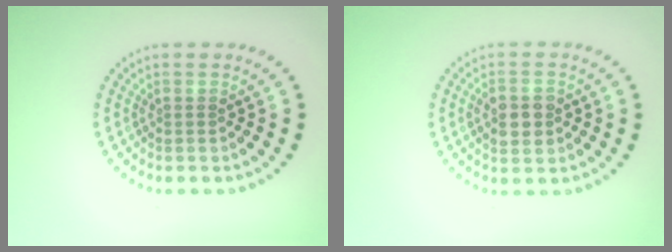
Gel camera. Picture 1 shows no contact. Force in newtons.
{"total": 2.8, "press": 2.8, "slide": 0.2}